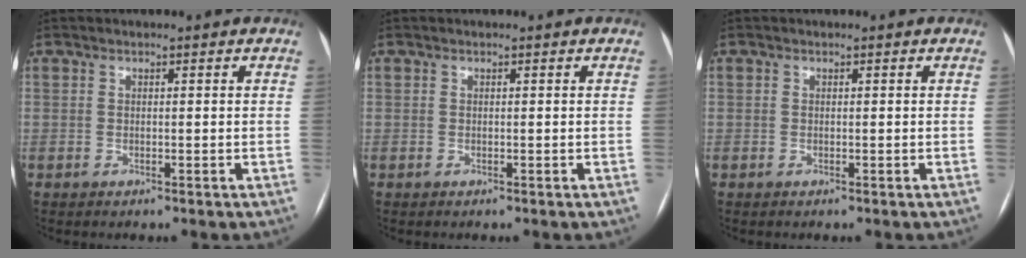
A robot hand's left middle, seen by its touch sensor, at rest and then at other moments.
{"total": 0.0}
{"total": 0.0}